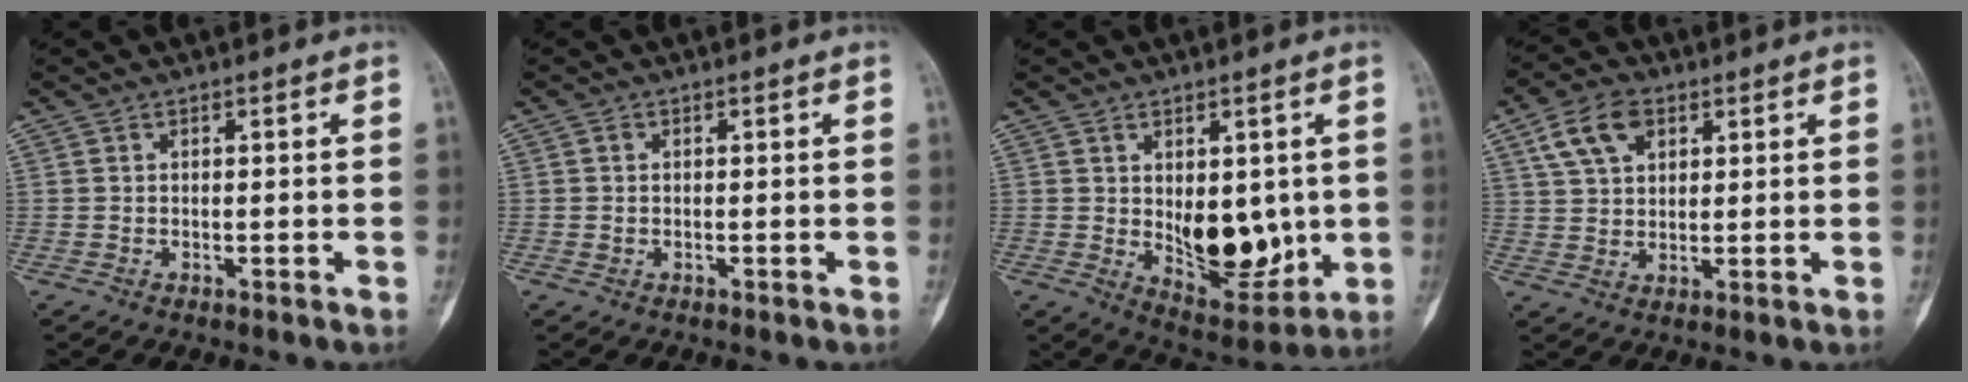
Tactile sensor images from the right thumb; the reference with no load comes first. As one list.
[{"total": 0.9, "force": [0.1, 0.8, 0.5], "torque": [-0.007, 0.001, 0.003]}, {"total": 12.1, "force": [0.1, 7.0, 9.9], "torque": [-0.099, -0.027, 0.025]}, {"total": 8.7, "force": [4.1, 5.5, 5.5], "torque": [-0.089, -0.003, 0.076]}]